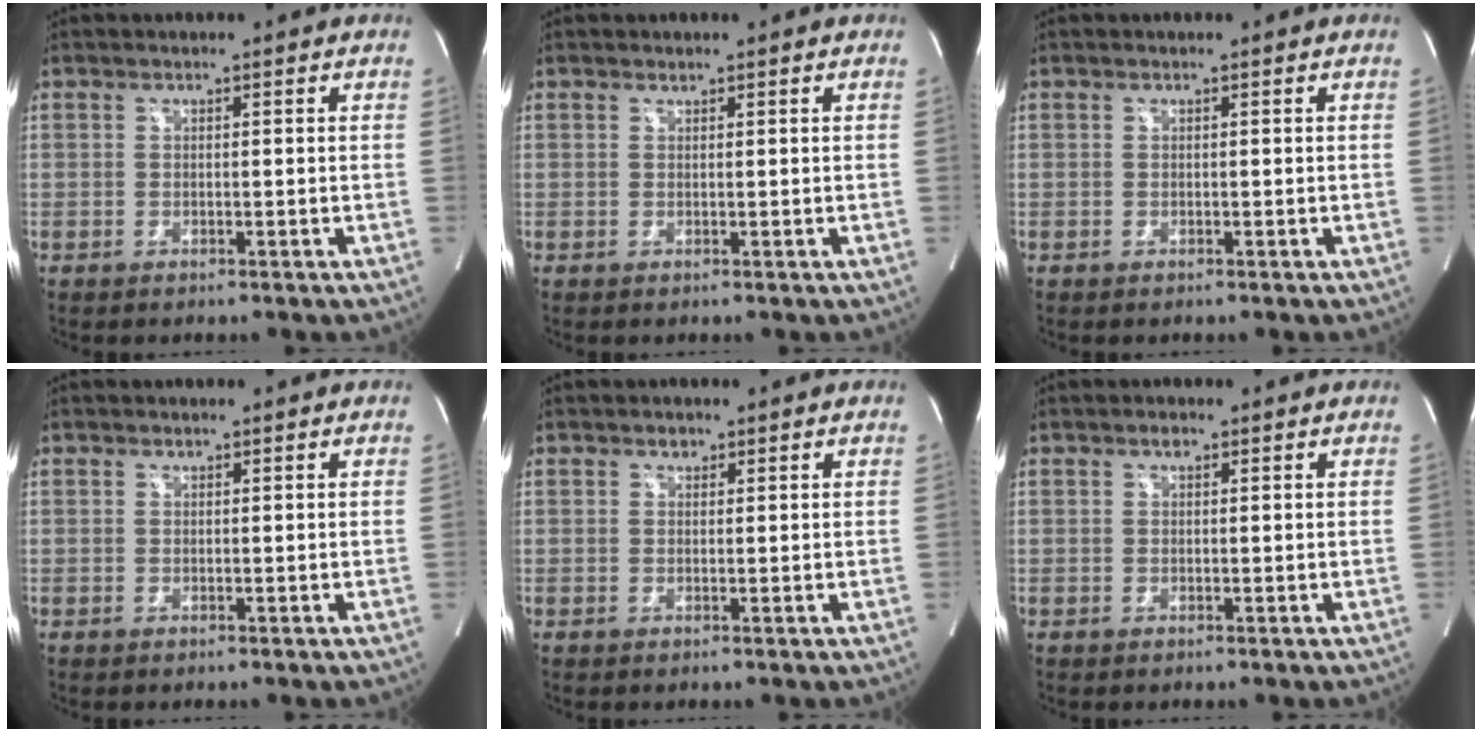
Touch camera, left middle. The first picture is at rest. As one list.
[{"total": 0.0}, {"total": 0.0}, {"total": 0.0}, {"total": 1.0, "force": [0.6, 0.7, 0.2], "torque": [-0.004, -0.001, 0.009]}, {"total": 0.8, "force": [0.5, 0.4, 0.5], "torque": [-0.009, 0.002, 0.008]}]